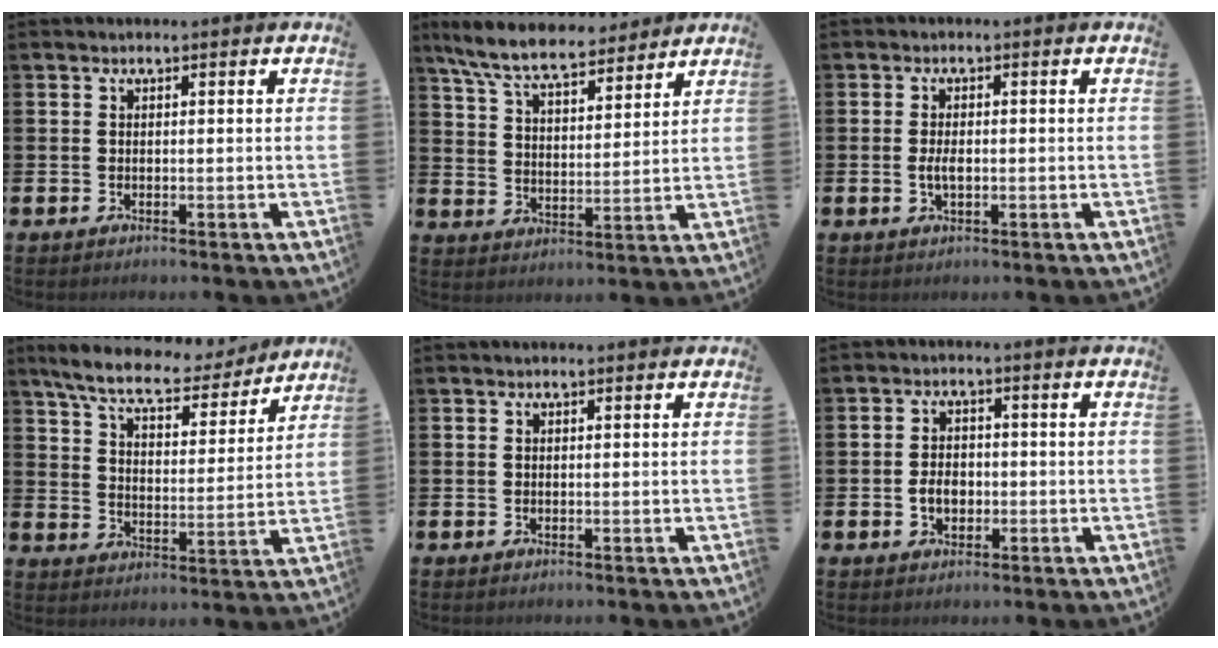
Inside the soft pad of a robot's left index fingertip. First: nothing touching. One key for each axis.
{"total": 8.5, "fx": 7.7, "fy": 1.8, "fz": 3.1, "tx": -0.097, "ty": -0.032, "tz": 0.139}
{"total": 2.2, "fx": -0.2, "fy": 1.0, "fz": 1.9, "tx": -0.029, "ty": -0.001, "tz": -0.006}
{"total": 8.7, "fx": 7.9, "fy": 1.8, "fz": 3.2, "tx": -0.094, "ty": -0.048, "tz": 0.136}
{"total": 0.0}
{"total": 3.2, "fx": -0.7, "fy": 2.3, "fz": 2.1, "tx": -0.026, "ty": -0.002, "tz": -0.019}